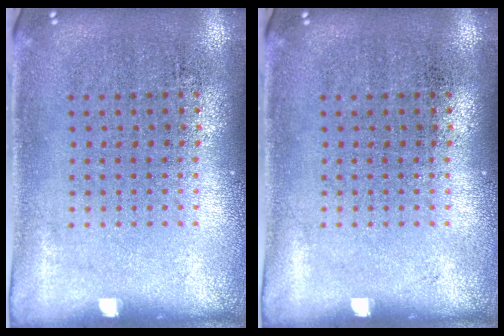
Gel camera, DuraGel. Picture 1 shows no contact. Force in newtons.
{"total": 0.0}